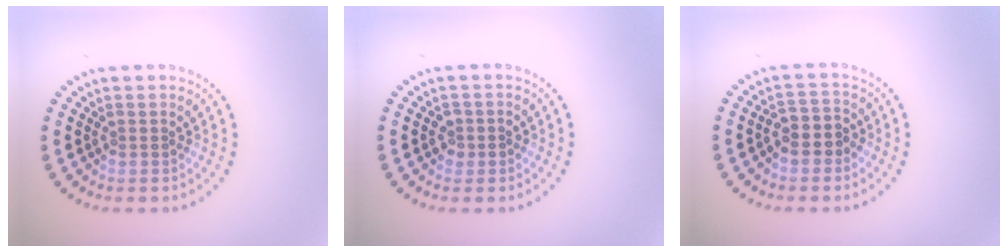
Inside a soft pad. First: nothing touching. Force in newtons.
{"total": 1.2, "press": 1.2, "slide": 0.3}
{"total": 2.3, "press": 2.2, "slide": 0.8}